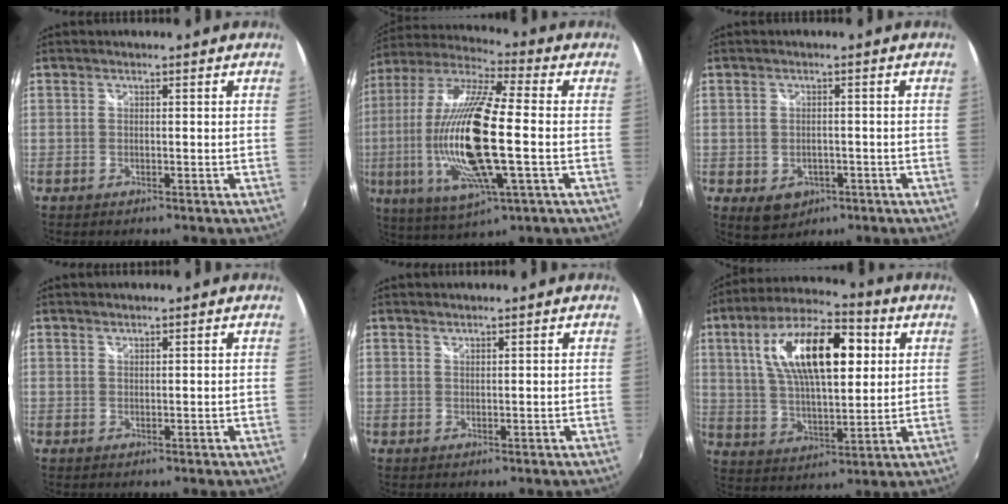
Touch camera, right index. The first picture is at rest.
{"total": 23.7, "force": [-2.9, 5.3, 22.9], "torque": [-0.435, -0.027, -0.059]}
{"total": 5.8, "force": [-2.2, 4.5, 2.9], "torque": [-0.063, -0.011, -0.021]}
{"total": 0.5, "force": [0.5, 0.0, 0.0], "torque": [0.002, 0.001, 0.010]}
{"total": 0.7, "force": [0.7, 0.1, 0.0], "torque": [0.001, 0.001, 0.014]}
{"total": 19.1, "force": [5.7, 7.9, 16.4], "torque": [-0.292, 0.028, 0.100]}